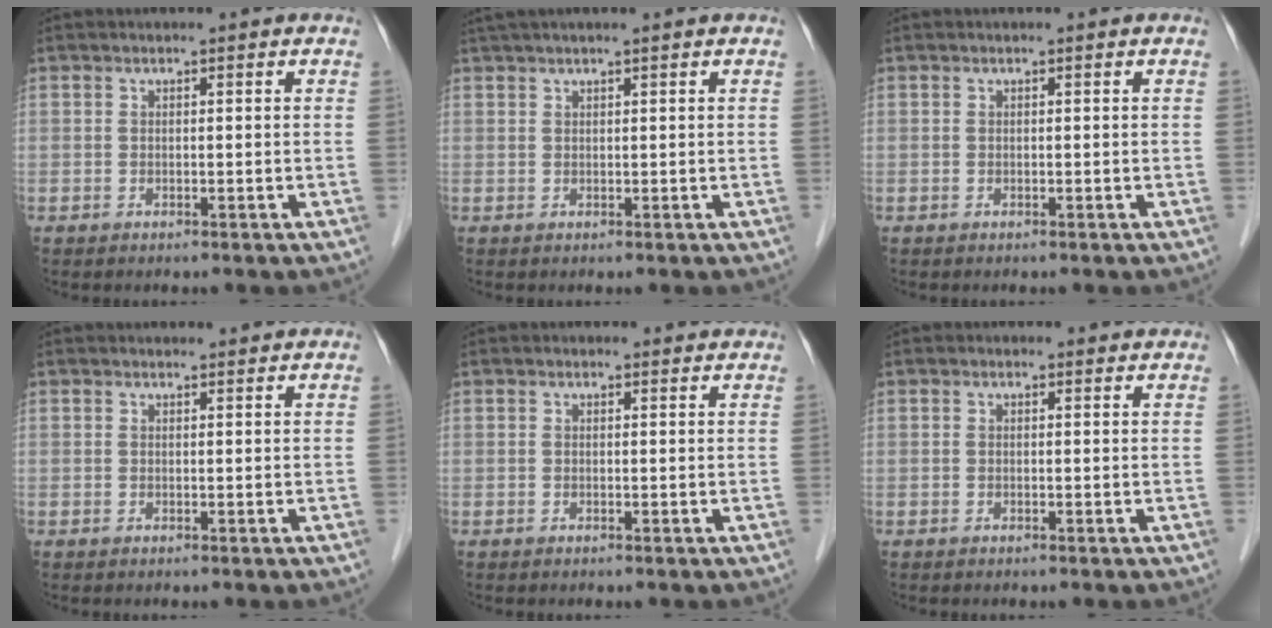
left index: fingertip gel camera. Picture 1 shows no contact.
{"total": 4.0, "force": [3.2, -0.3, 2.3], "torque": [-0.035, 0.035, 0.058]}
{"total": 0.0}
{"total": 2.0, "force": [1.9, 0.4, 0.1], "torque": [-0.008, 0.008, 0.024]}
{"total": 1.0, "force": [0.9, 0.5, 0.1], "torque": [-0.008, 0.002, 0.006]}
{"total": 0.8, "force": [0.6, 0.6, 0.2], "torque": [-0.005, 0.001, 0.002]}